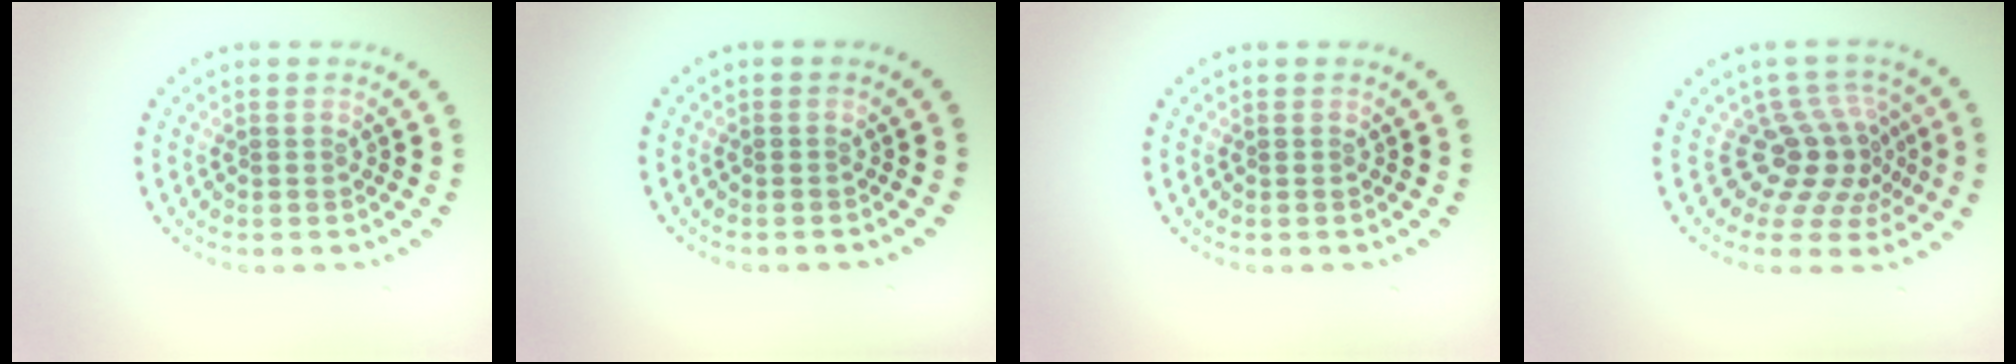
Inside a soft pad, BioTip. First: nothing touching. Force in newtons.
{"total": 0.0}
{"total": 0.0}
{"total": 4.2, "press": 2.8, "slide": 3.1}